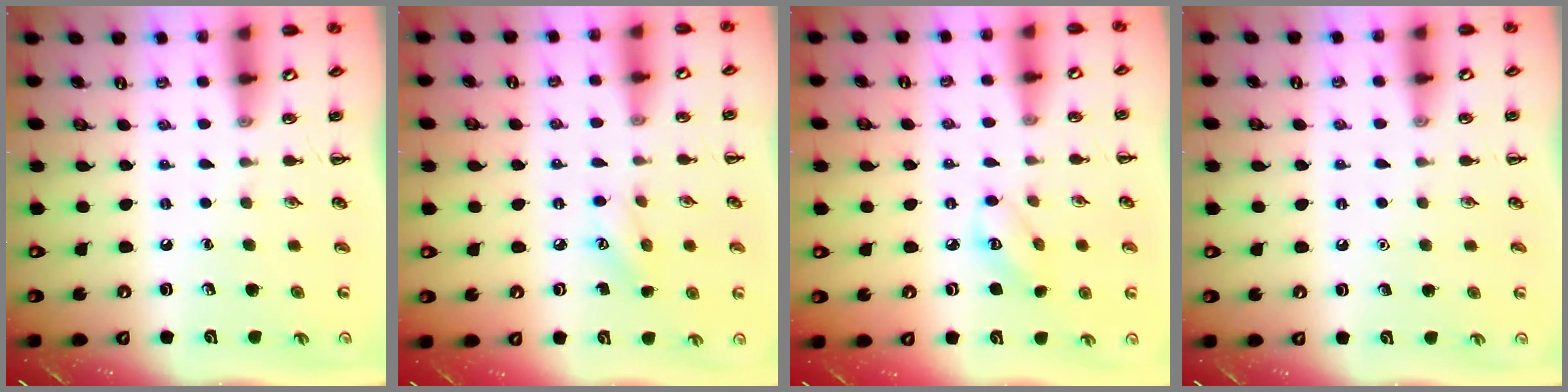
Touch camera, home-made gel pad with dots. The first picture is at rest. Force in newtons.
{"total": 6.0, "press": 5.8, "slide": 1.3}
{"total": 4.4, "press": 4.3, "slide": 0.9}
{"total": 1.6, "press": 1.6, "slide": 0.1}